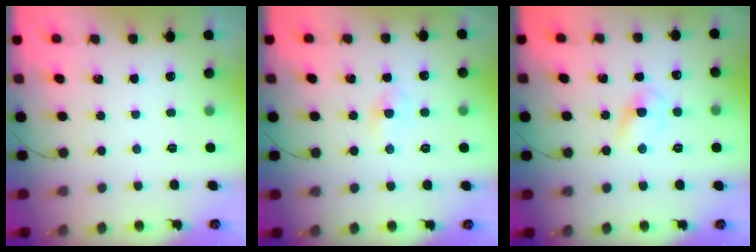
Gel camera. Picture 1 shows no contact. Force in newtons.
{"total": 3.1, "press": 2.9, "slide": 0.9}
{"total": 3.3, "press": 3.0, "slide": 1.2}